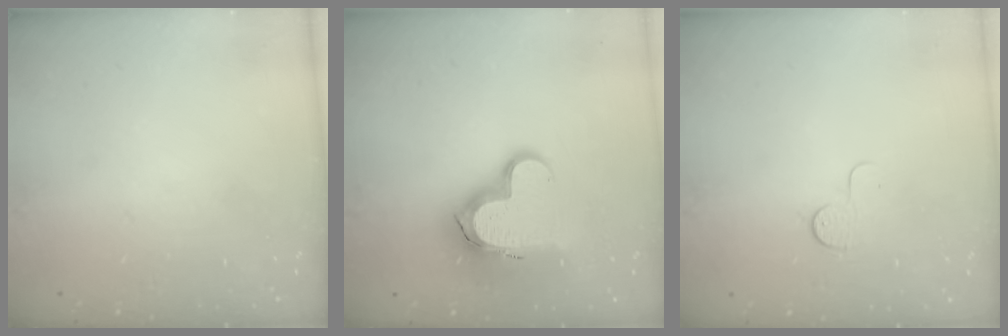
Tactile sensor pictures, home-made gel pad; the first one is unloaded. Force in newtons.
{"total": 15.6, "press": 15.5, "slide": 1.3}
{"total": 4.6, "press": 4.6, "slide": 0.4}